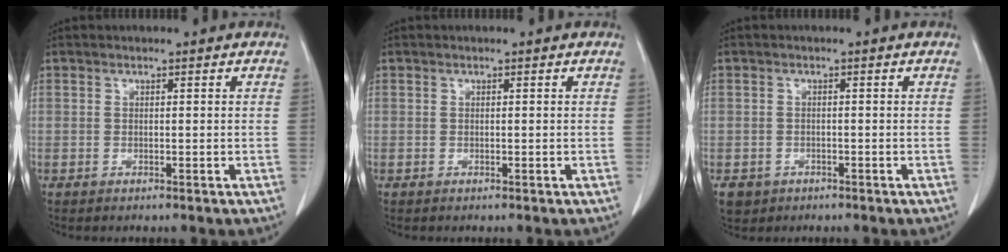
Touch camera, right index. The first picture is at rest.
{"total": 0.0}
{"total": 6.5, "force": [-3.6, 5.2, 1.5], "torque": [-0.035, 0.004, -0.050]}